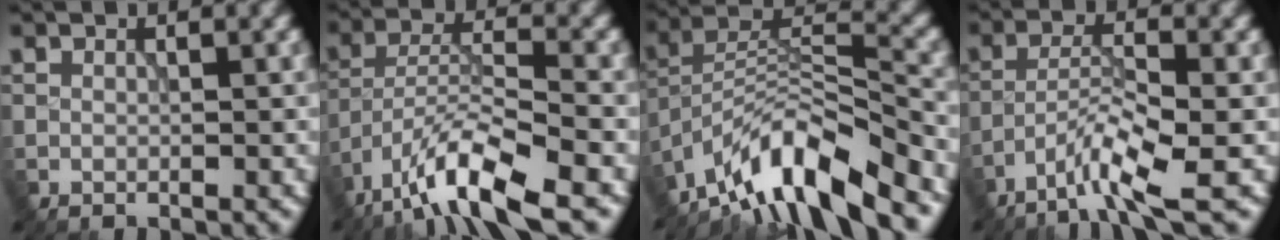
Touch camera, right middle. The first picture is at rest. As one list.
[{"total": 9.2, "force": [-6.6, 2.2, 6.1], "torque": [-0.104, 0.005, -0.129]}, {"total": 10.1, "force": [-8.0, 2.4, 5.7], "torque": [-0.090, 0.011, -0.153]}, {"total": 4.9, "force": [-3.4, 0.3, 3.6], "torque": [-0.065, 0.005, -0.072]}]